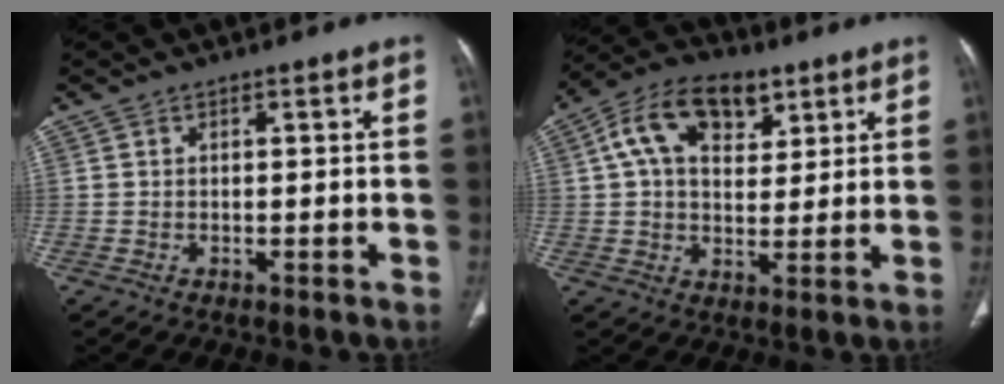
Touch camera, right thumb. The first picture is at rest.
{"total": 14.2, "force": [5.9, 8.8, 9.4], "torque": [-0.135, 0.000, 0.097]}